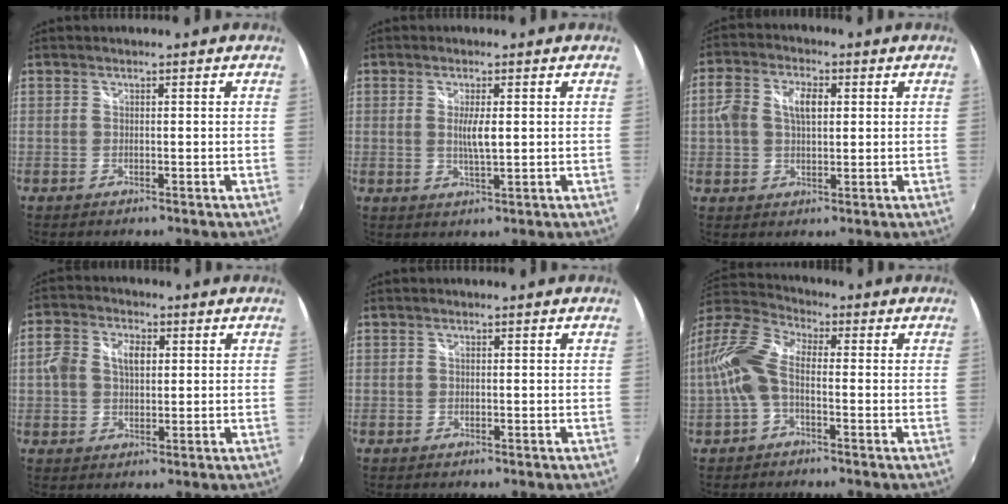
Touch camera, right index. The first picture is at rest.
{"total": 3.6, "force": [0.4, 0.7, 3.5], "torque": [-0.065, -0.007, 0.006]}
{"total": 7.5, "force": [1.3, 4.5, 5.8], "torque": [-0.111, 0.021, 0.022]}
{"total": 6.6, "force": [1.0, 4.6, 4.6], "torque": [-0.087, 0.022, 0.017]}
{"total": 0.0}
{"total": 10.8, "force": [-1.6, 5.2, 9.4], "torque": [-0.207, 0.017, -0.039]}